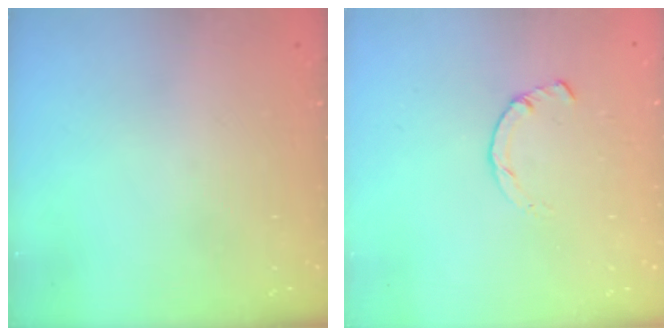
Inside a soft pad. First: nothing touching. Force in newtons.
{"total": 2.3, "press": 2.3, "slide": 0.1}